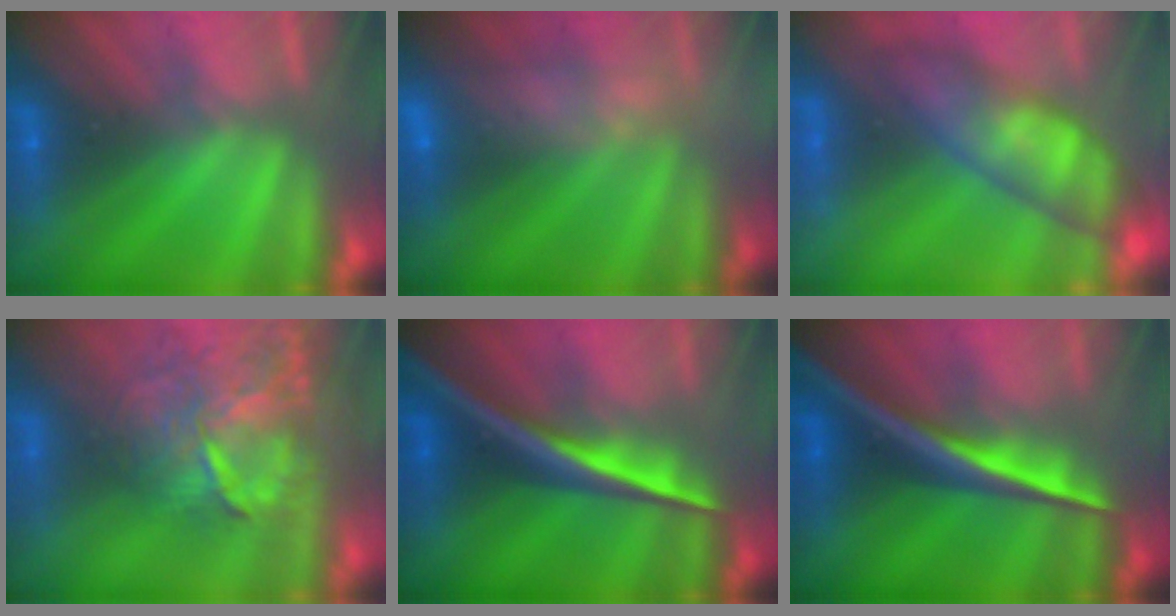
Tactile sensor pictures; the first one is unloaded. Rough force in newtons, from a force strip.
{"total": 2.6}
{"total": 4.4}
{"total": 10.5}
{"total": 2.6}
{"total": 2.6}